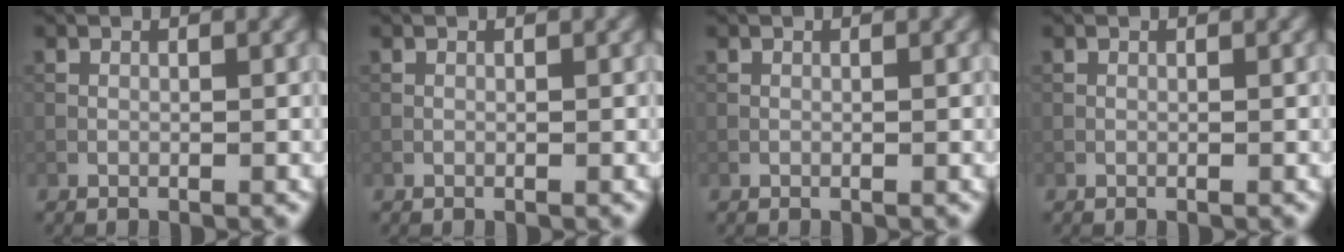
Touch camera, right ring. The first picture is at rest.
{"total": 0.0}
{"total": 0.0}
{"total": 0.0}